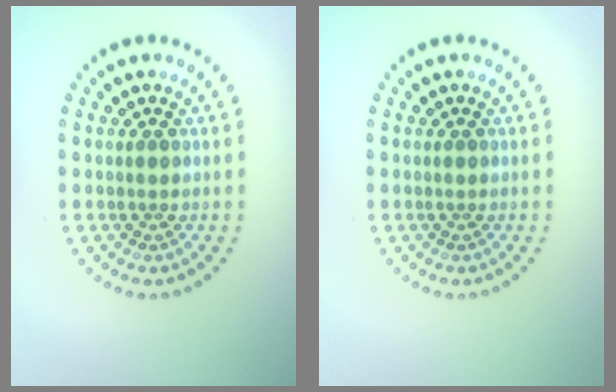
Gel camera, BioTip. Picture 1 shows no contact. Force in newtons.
{"total": 0.0}